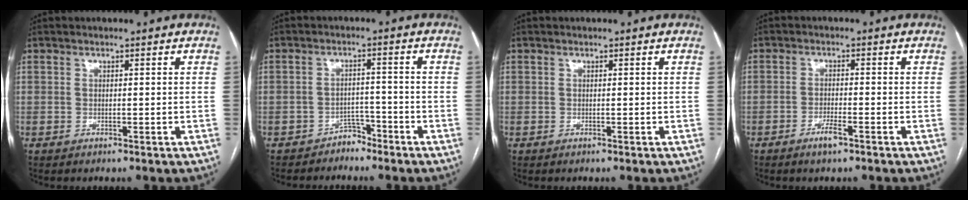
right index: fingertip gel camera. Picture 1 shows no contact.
{"total": 2.9, "force": [-2.5, 1.4, 0.1], "torque": [0.002, 0.007, -0.040]}
{"total": 0.0}
{"total": 2.8, "force": [-1.8, 0.4, 2.1], "torque": [-0.040, -0.001, -0.033]}